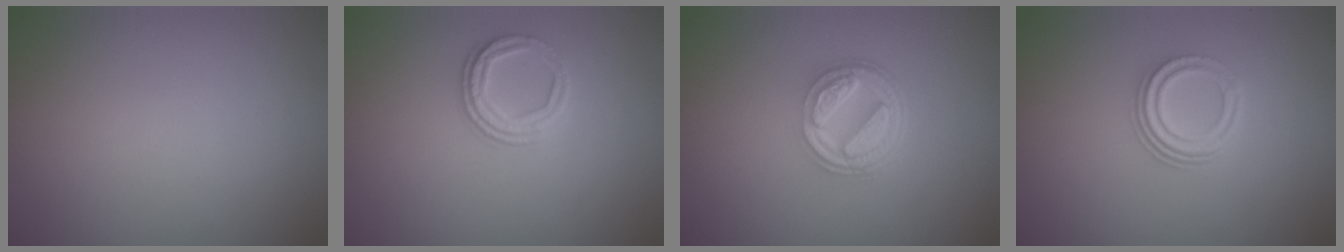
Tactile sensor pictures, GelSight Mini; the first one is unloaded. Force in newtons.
{"total": 2.5, "press": 2.3, "slide": 1.0}
{"total": 5.1, "press": 3.8, "slide": 3.4}
{"total": 2.9, "press": 2.2, "slide": 1.9}